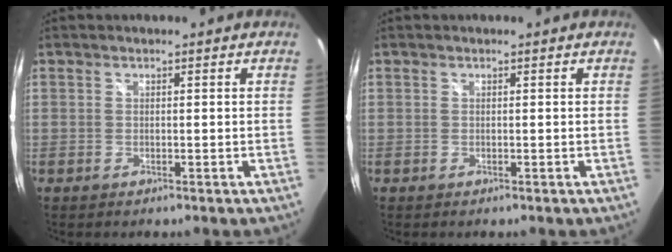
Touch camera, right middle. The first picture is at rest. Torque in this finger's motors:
{"motor_torque": [0.00, 0.00, 0.00, 0.00]}